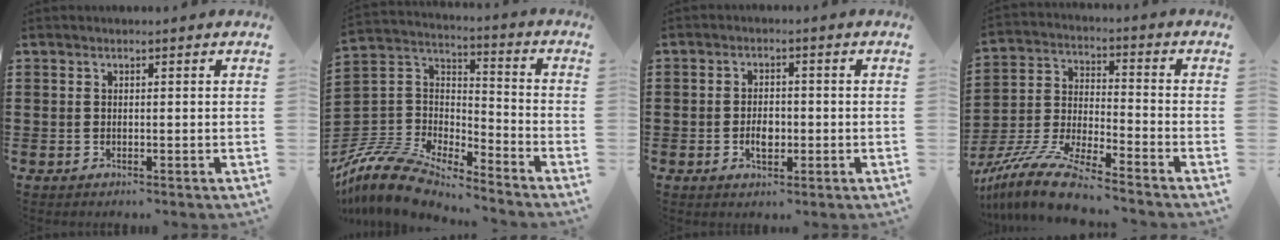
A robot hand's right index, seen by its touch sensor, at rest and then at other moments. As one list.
[{"total": 10.4, "force": [-9.5, 2.7, 3.2], "torque": [-0.091, 0.009, -0.196]}, {"total": 3.4, "force": [-0.8, 1.8, 2.7], "torque": [-0.043, 0.000, -0.016]}, {"total": 10.1, "force": [-9.1, 0.3, 4.5], "torque": [-0.103, 0.007, -0.183]}]